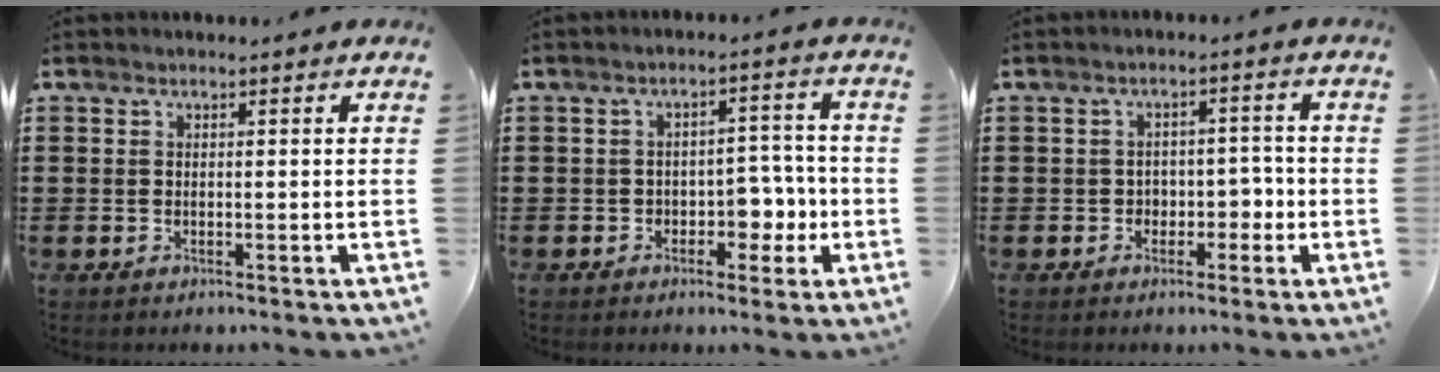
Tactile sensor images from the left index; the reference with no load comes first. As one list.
[{"total": 5.0, "force": [-1.9, 3.4, 3.1], "torque": [-0.046, 0.005, -0.043]}, {"total": 3.2, "force": [-1.2, 2.6, 1.5], "torque": [-0.030, 0.004, -0.034]}]